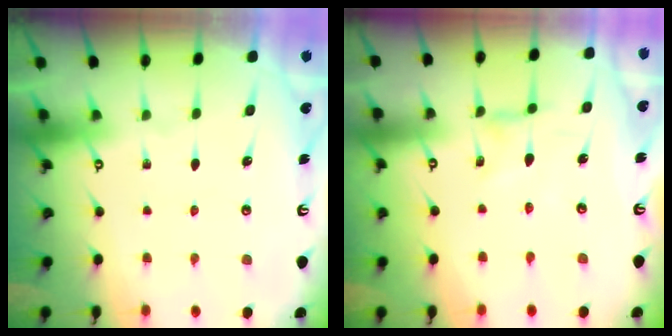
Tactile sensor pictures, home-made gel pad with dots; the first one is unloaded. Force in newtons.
{"total": 0.0}